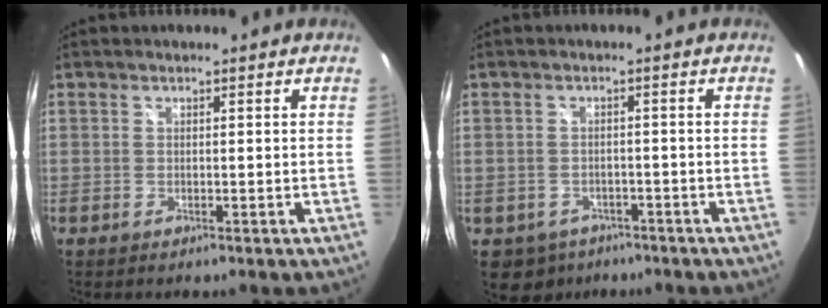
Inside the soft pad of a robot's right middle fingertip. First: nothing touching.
{"total": 5.3, "force": [-3.1, 4.1, 1.3], "torque": [-0.036, -0.002, -0.037]}